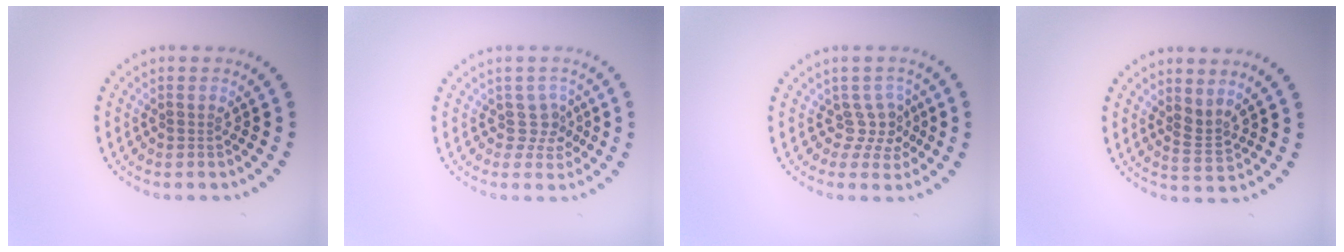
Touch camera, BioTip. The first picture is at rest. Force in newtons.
{"total": 2.0, "press": 1.5, "slide": 1.3}
{"total": 2.2, "press": 1.5, "slide": 1.6}
{"total": 1.9, "press": 1.4, "slide": 1.3}